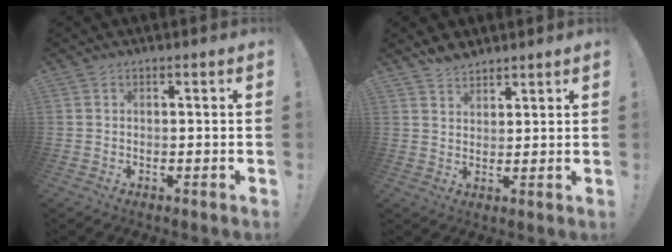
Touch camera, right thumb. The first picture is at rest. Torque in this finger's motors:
{"motor_torque": [-0.35, 0.29, -0.20, 0.26, 0.08]}